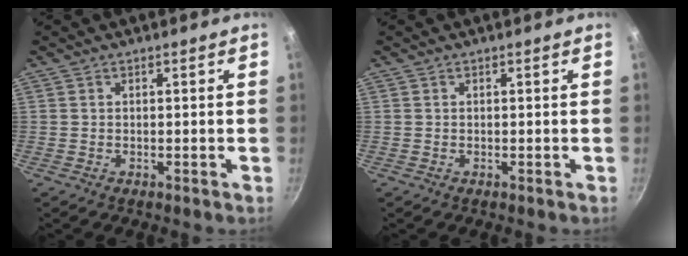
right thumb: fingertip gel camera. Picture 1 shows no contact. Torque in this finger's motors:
{"motor_torque": [0.00, 0.00, 0.01, -0.01, 0.00]}